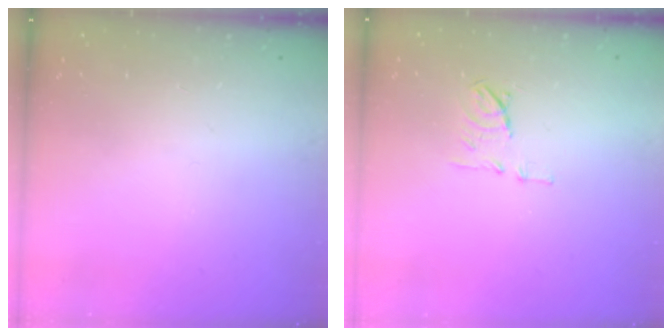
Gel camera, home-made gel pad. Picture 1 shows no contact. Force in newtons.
{"total": 7.6, "press": 7.6, "slide": 0.8}